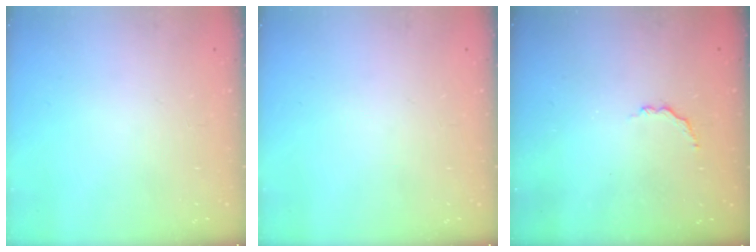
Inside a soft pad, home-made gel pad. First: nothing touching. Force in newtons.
{"total": 0.0}
{"total": 2.6, "press": 2.4, "slide": 1.0}